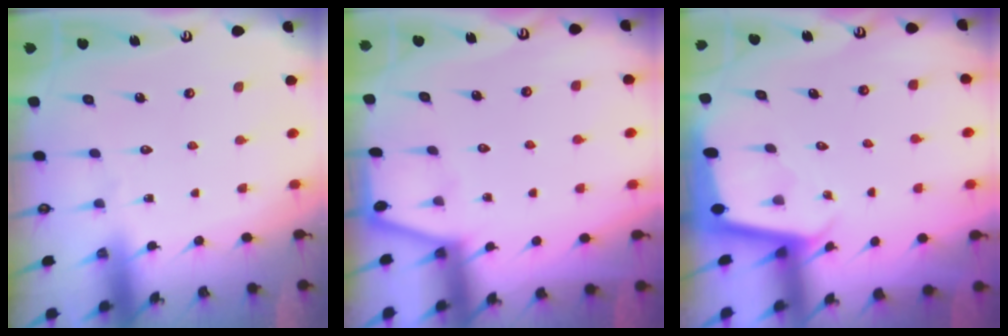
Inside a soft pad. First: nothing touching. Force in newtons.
{"total": 1.3, "press": 1.3, "slide": 0.1}
{"total": 1.8, "press": 1.8, "slide": 0.0}